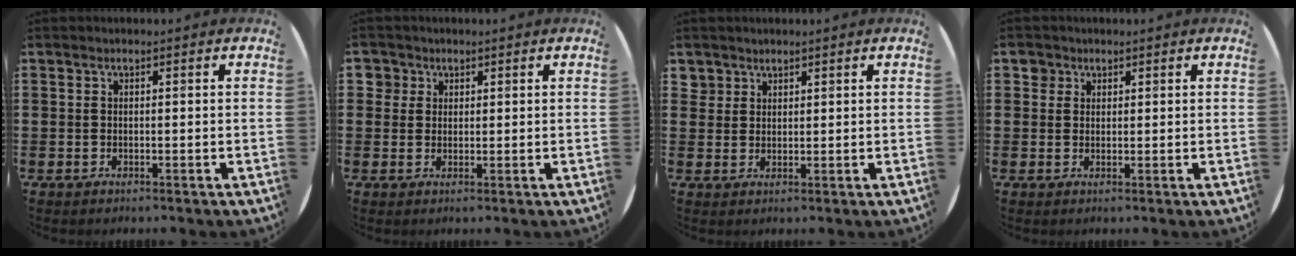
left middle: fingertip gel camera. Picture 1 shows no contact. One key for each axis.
{"total": 2.2, "fx": 1.3, "fy": 1.7, "fz": 0.2, "tx": 0.008, "ty": 0.002, "tz": 0.022}
{"total": 2.1, "fx": 1.7, "fy": 1.3, "fz": 0.0, "tx": 0.004, "ty": 0.002, "tz": 0.032}
{"total": 1.8, "fx": 1.3, "fy": 1.2, "fz": 0.0, "tx": 0.014, "ty": -0.002, "tz": 0.022}